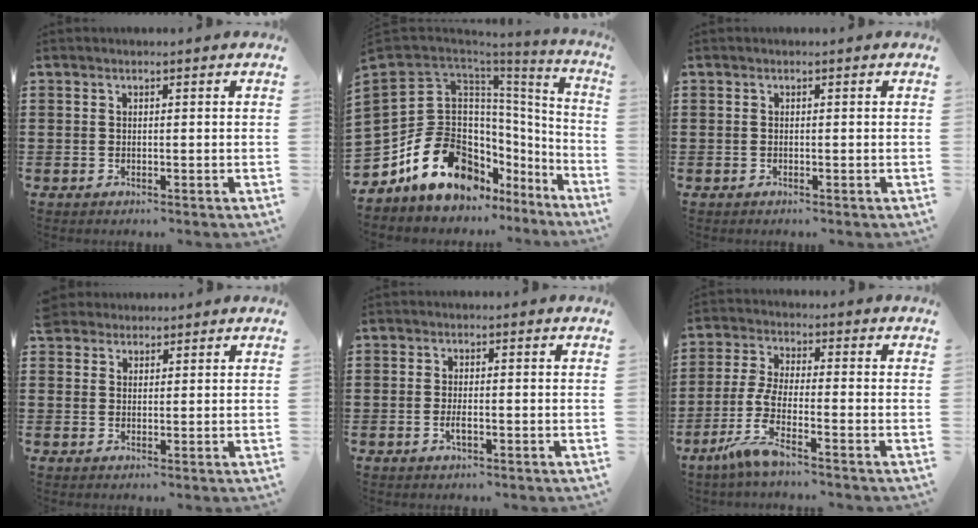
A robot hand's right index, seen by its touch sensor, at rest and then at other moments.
{"total": 19.0, "force": [-8.0, 12.7, 11.6], "torque": [-0.266, 0.012, -0.134]}
{"total": 0.0}
{"total": 2.4, "force": [2.1, 1.0, 0.0], "torque": [-0.005, 0.006, 0.043]}
{"total": 1.9, "force": [-0.6, 0.5, 1.7], "torque": [-0.039, -0.004, -0.013]}
{"total": 6.3, "force": [-4.2, 0.9, 4.7], "torque": [-0.123, -0.018, -0.088]}